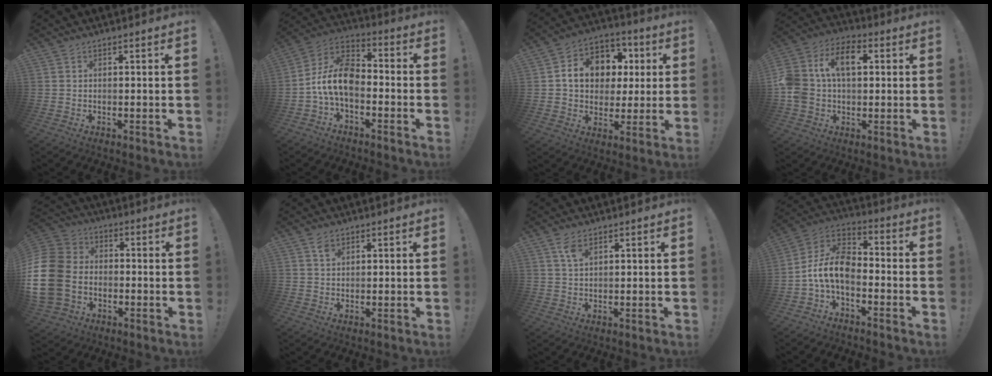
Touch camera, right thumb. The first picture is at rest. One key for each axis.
{"total": 12.9, "fx": -3.1, "fy": 8.0, "fz": 9.6, "tx": -0.192, "ty": 0.026, "tz": -0.049}
{"total": 13.4, "fx": 3.3, "fy": 11.0, "fz": 6.9, "tx": -0.103, "ty": -0.004, "tz": 0.069}
{"total": 14.6, "fx": 2.9, "fy": 10.3, "fz": 10.0, "tx": -0.203, "ty": 0.013, "tz": 0.053}
{"total": 17.4, "fx": -2.7, "fy": 13.7, "fz": 10.3, "tx": -0.203, "ty": 0.029, "tz": -0.041}
{"total": 2.0, "fx": 1.3, "fy": 1.3, "fz": 0.9, "tx": -0.012, "ty": -0.003, "tz": 0.023}
{"total": 3.6, "fx": 2.0, "fy": 1.6, "fz": 2.5, "tx": -0.055, "ty": -0.002, "tz": 0.037}
{"total": 12.3, "fx": -3.5, "fy": 7.6, "fz": 9.0, "tx": -0.180, "ty": 0.025, "tz": -0.057}